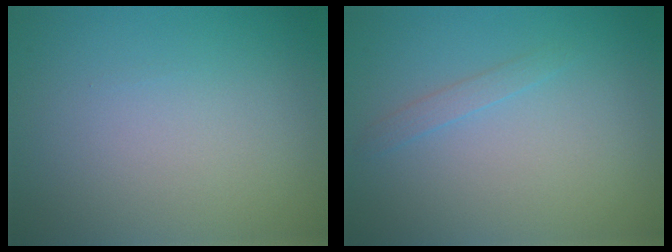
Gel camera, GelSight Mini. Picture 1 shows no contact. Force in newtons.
{"total": 0.9, "press": 0.9, "slide": 0.1}